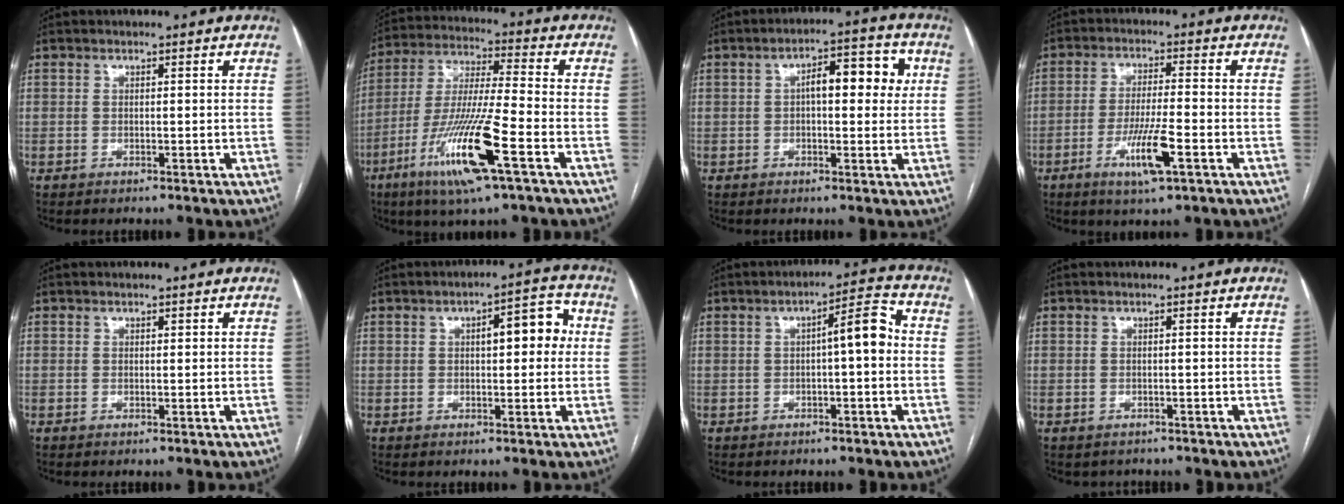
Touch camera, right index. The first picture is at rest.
{"total": 15.8, "force": [-7.1, 0.4, 14.1], "torque": [-0.289, -0.024, -0.131]}
{"total": 8.0, "force": [1.4, 3.0, 7.2], "torque": [-0.100, 0.029, 0.017]}
{"total": 8.0, "force": [-3.5, 0.5, 7.2], "torque": [-0.138, -0.015, -0.061]}
{"total": 0.0}
{"total": 6.8, "force": [1.2, 2.4, 6.2], "torque": [-0.080, 0.027, 0.014]}
{"total": 5.9, "force": [0.1, 1.2, 5.7], "torque": [-0.081, 0.022, -0.003]}
{"total": 1.6, "force": [-1.3, 1.0, 0.2], "torque": [-0.004, 0.001, -0.015]}